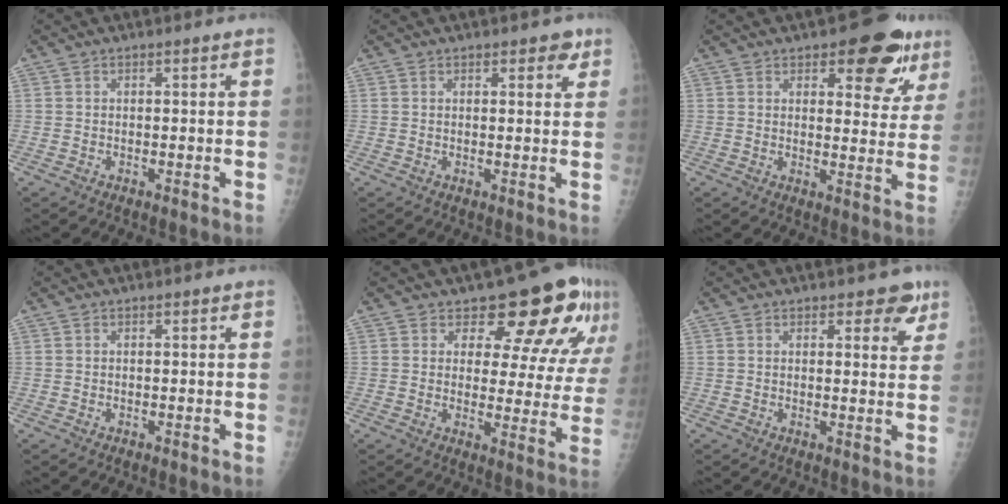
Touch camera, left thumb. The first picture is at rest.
{"total": 2.5, "force": [1.6, 1.2, 1.6], "torque": [-0.003, -0.006, 0.016]}
{"total": 15.3, "force": [8.7, 6.3, 10.9], "torque": [-0.088, -0.041, 0.112]}
{"total": 0.0}
{"total": 15.2, "force": [9.8, 7.3, 9.0], "torque": [-0.059, -0.057, 0.108]}
{"total": 4.6, "force": [3.0, 2.3, 2.6], "torque": [0.001, -0.014, 0.032]}